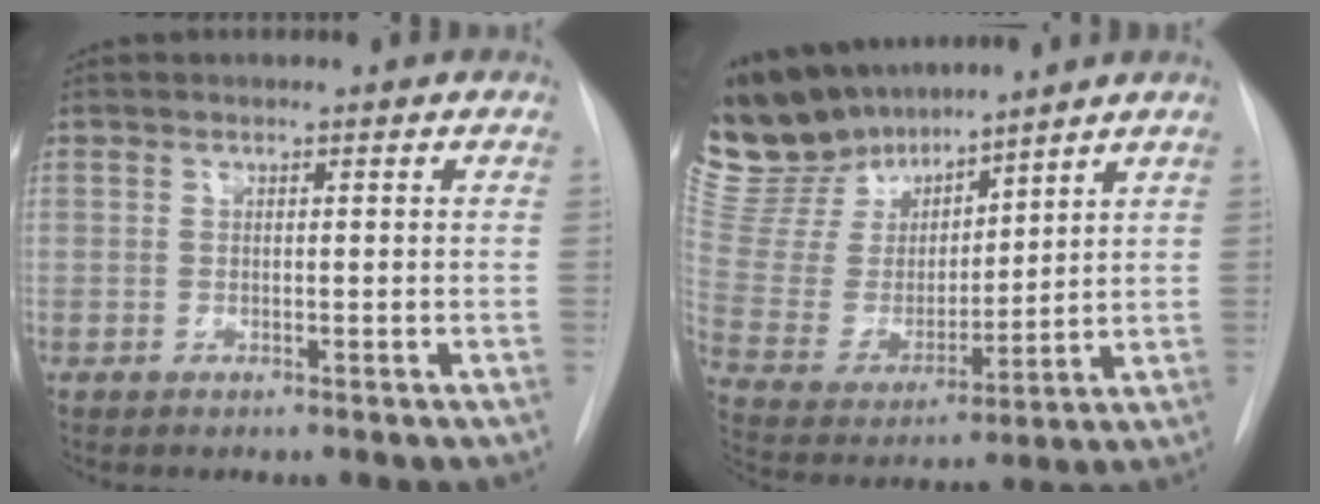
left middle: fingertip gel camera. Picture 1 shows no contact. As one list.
[{"total": 15.6, "force": [14.0, 5.2, 4.2], "torque": [-0.097, 0.012, 0.286]}]